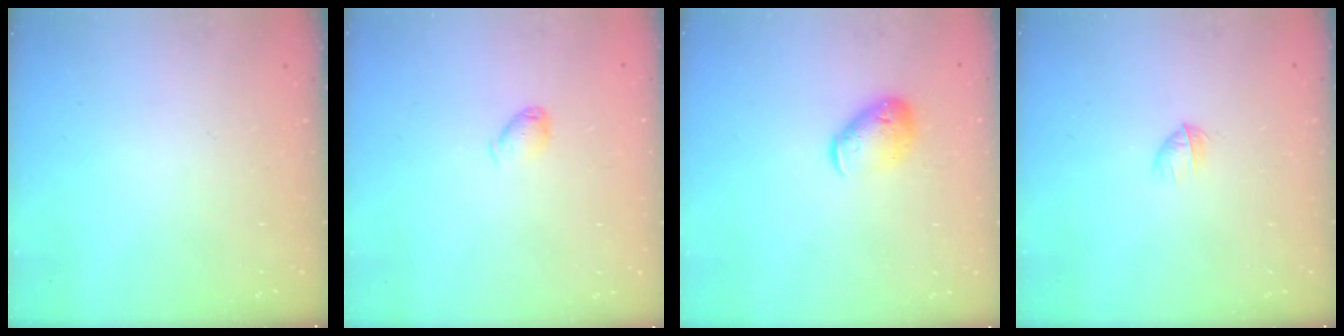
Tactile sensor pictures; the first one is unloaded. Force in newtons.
{"total": 4.8, "press": 4.7, "slide": 0.9}
{"total": 10.0, "press": 9.9, "slide": 1.5}
{"total": 2.8, "press": 2.6, "slide": 0.9}